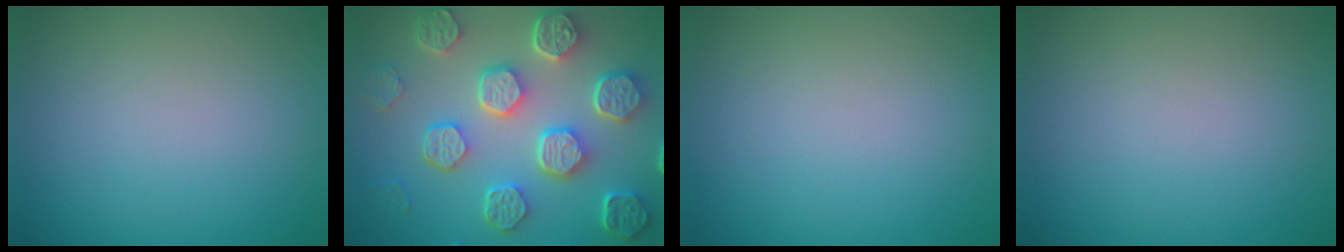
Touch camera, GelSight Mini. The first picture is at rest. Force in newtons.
{"total": 8.6, "press": 6.5, "slide": 5.7}
{"total": 0.0}
{"total": 0.0}